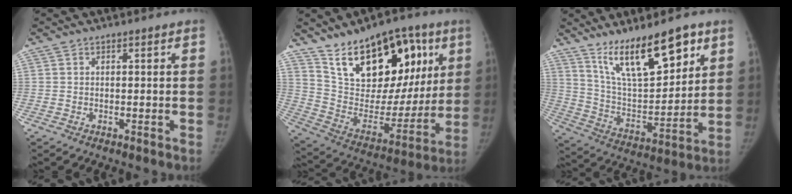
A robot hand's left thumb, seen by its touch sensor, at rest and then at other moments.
{"total": 25.4, "force": [12.9, 13.9, 16.9], "torque": [-0.211, -0.025, 0.226]}
{"total": 18.4, "force": [11.7, 6.2, 12.8], "torque": [-0.176, -0.064, 0.218]}